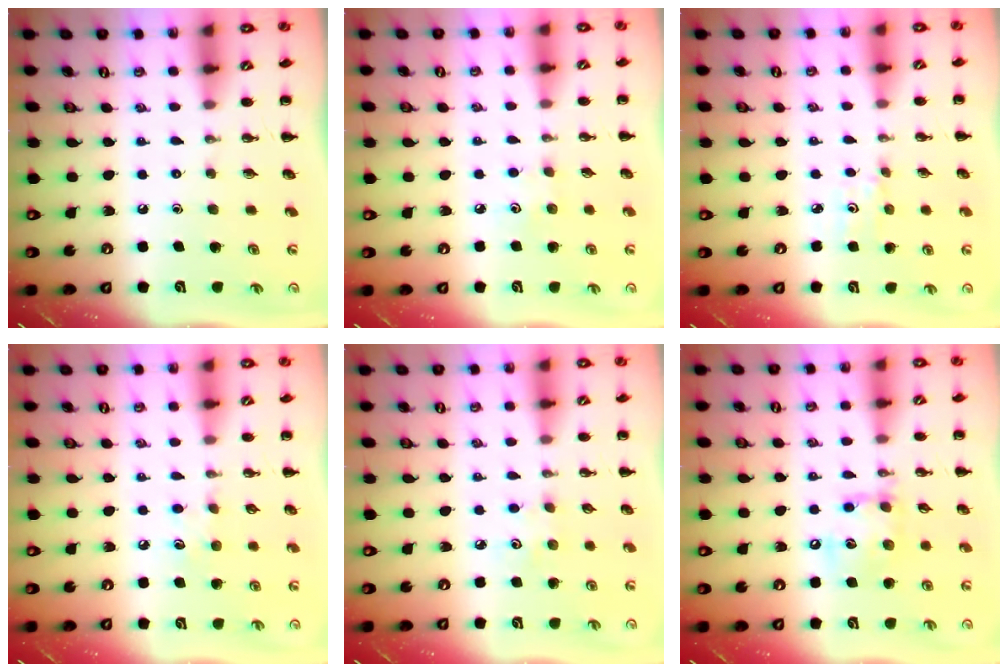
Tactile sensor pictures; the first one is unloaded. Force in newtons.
{"total": 3.8, "press": 3.7, "slide": 1.0}
{"total": 3.4, "press": 3.3, "slide": 1.1}
{"total": 5.6, "press": 5.4, "slide": 1.4}
{"total": 2.7, "press": 2.6, "slide": 0.8}
{"total": 11.9, "press": 11.7, "slide": 1.9}